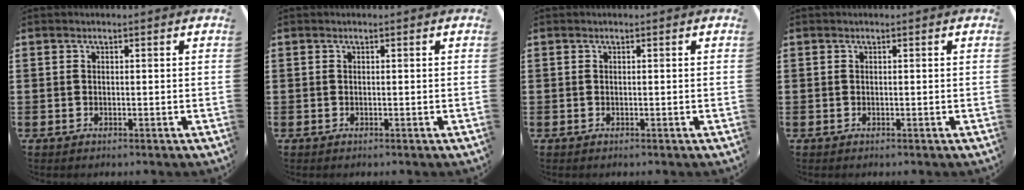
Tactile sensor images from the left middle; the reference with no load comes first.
{"total": 0.0}
{"total": 0.0}
{"total": 0.0}